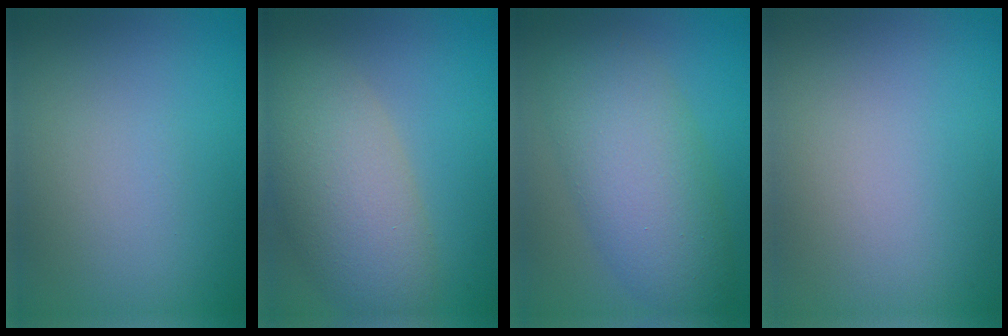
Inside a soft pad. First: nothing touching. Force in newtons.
{"total": 6.9, "press": 6.9, "slide": 0.4}
{"total": 7.6, "press": 7.6, "slide": 0.3}
{"total": 0.0}